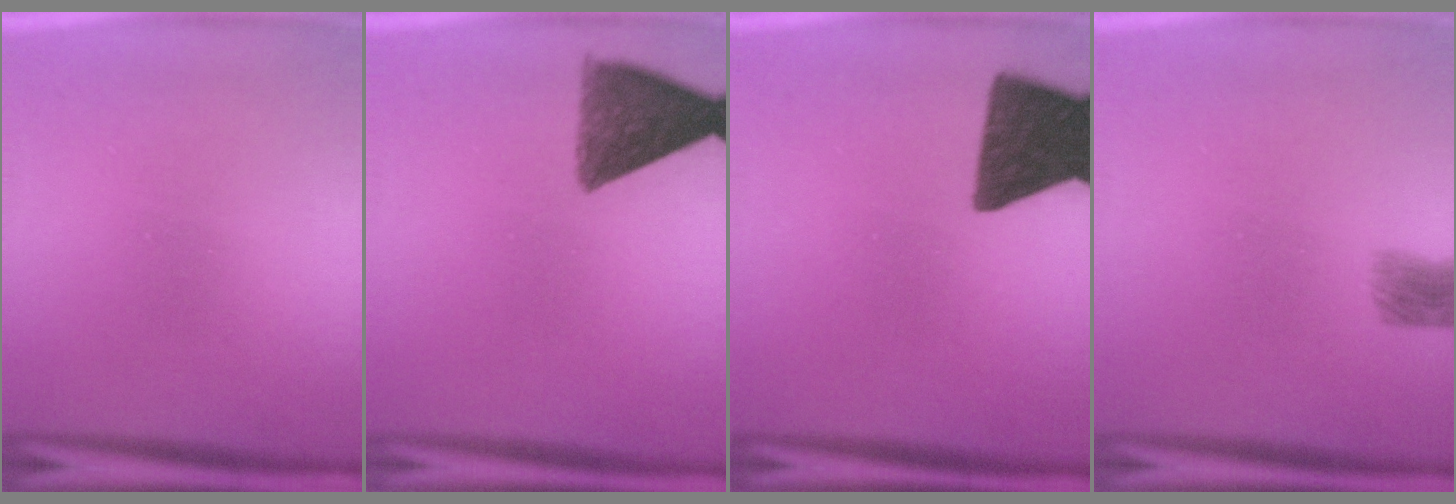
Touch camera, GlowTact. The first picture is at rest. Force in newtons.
{"total": 10.0}
{"total": 14.4}
{"total": 3.4}